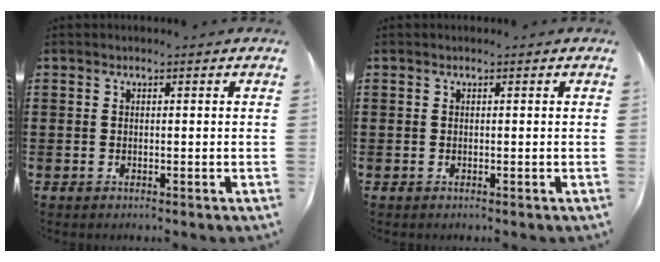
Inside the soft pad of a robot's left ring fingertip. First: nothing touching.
{"total": 0.0}